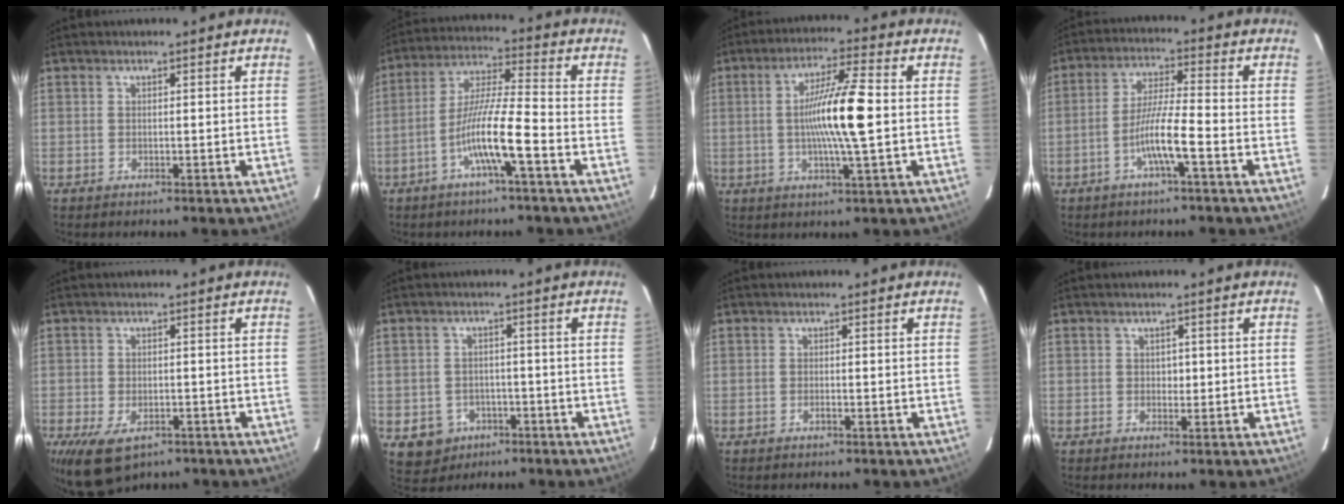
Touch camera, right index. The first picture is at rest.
{"total": 10.4, "force": [-4.3, 0.0, 9.5], "torque": [-0.184, 0.006, -0.082]}
{"total": 11.1, "force": [-0.1, 0.1, 11.1], "torque": [-0.204, 0.001, -0.006]}
{"total": 7.5, "force": [-3.0, -0.1, 6.8], "torque": [-0.133, 0.006, -0.058]}
{"total": 8.6, "force": [-5.2, 4.7, 5.0], "torque": [-0.103, -0.013, -0.075]}
{"total": 5.5, "force": [-2.3, 4.9, 1.1], "torque": [-0.021, 0.006, -0.024]}
{"total": 0.6, "force": [-0.3, 0.0, 0.5], "torque": [-0.013, 0.000, -0.005]}
{"total": 1.2, "force": [0.1, 0.9, 0.8], "torque": [-0.009, 0.001, 0.001]}